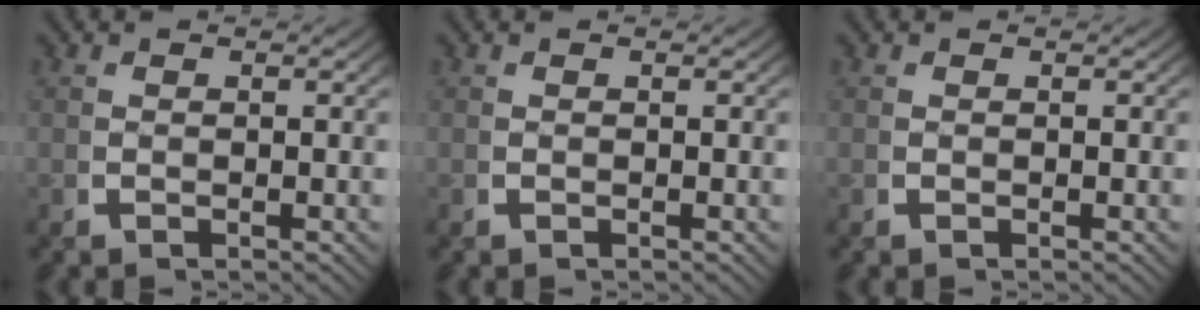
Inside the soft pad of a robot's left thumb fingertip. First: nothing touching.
{"total": 0.0}
{"total": 0.0}